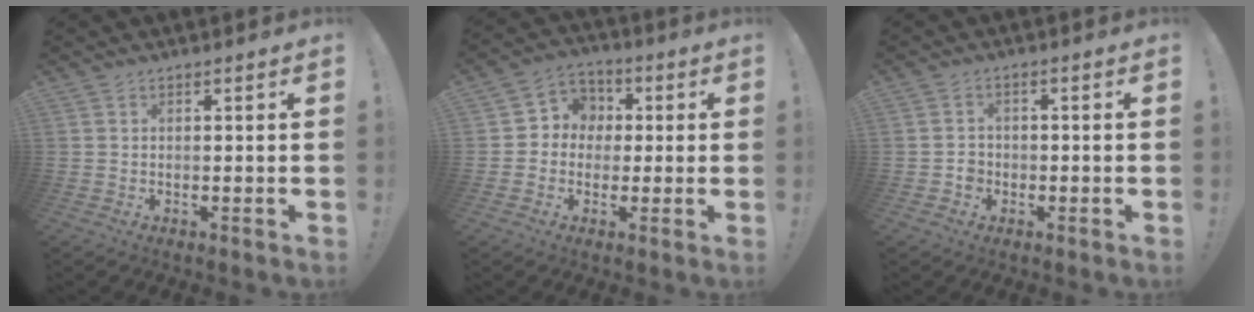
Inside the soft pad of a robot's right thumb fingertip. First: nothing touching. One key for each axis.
{"total": 7.6, "fx": -0.9, "fy": 7.2, "fz": 2.1, "tx": -0.022, "ty": 0.016, "tz": -0.009}
{"total": 2.9, "fx": -1.2, "fy": 2.5, "fz": 1.0, "tx": -0.008, "ty": 0.002, "tz": -0.023}